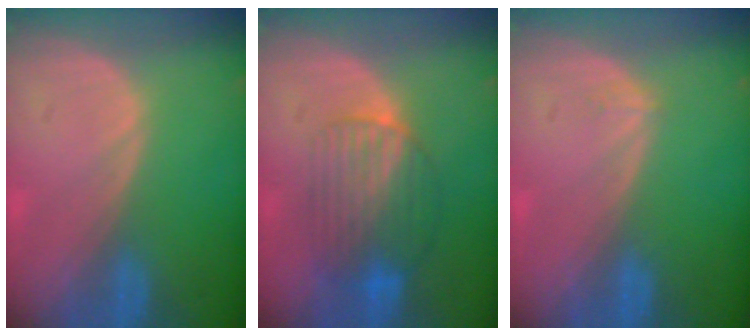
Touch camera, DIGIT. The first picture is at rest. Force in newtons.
{"total": 7.5, "press": 7.2, "slide": 2.1}
{"total": 0.5, "press": 0.5, "slide": 0.2}